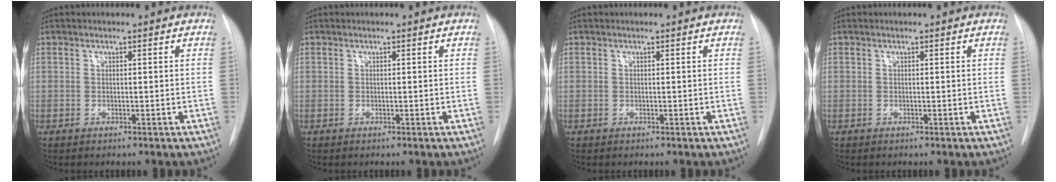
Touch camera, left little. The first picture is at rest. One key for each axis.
{"total": 0.0}
{"total": 0.0}
{"total": 0.0}